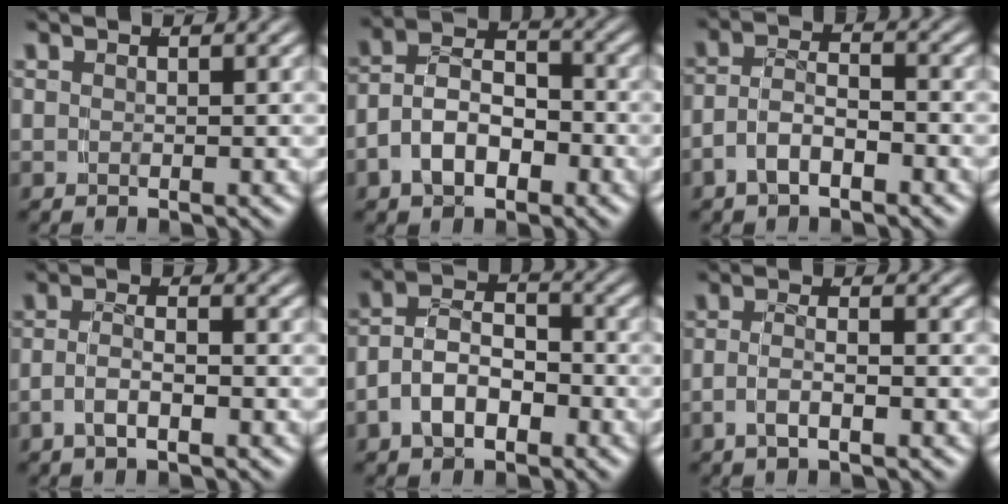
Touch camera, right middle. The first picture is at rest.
{"total": 7.4, "force": [-1.8, 5.8, 4.2], "torque": [-0.079, -0.010, -0.036]}
{"total": 3.9, "force": [-2.0, 2.3, 2.3], "torque": [-0.046, -0.010, -0.033]}
{"total": 2.6, "force": [-1.4, 0.9, 2.0], "torque": [-0.038, -0.007, -0.022]}
{"total": 6.7, "force": [-1.9, 5.2, 3.7], "torque": [-0.072, -0.011, -0.035]}
{"total": 2.4, "force": [-1.4, 0.5, 1.9], "torque": [-0.038, -0.008, -0.020]}